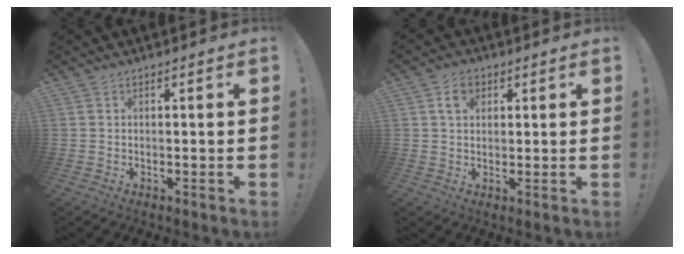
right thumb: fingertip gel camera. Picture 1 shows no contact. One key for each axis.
{"total": 4.9, "fx": 2.0, "fy": 3.6, "fz": 2.7, "tx": -0.038, "ty": 0.002, "tz": 0.035}